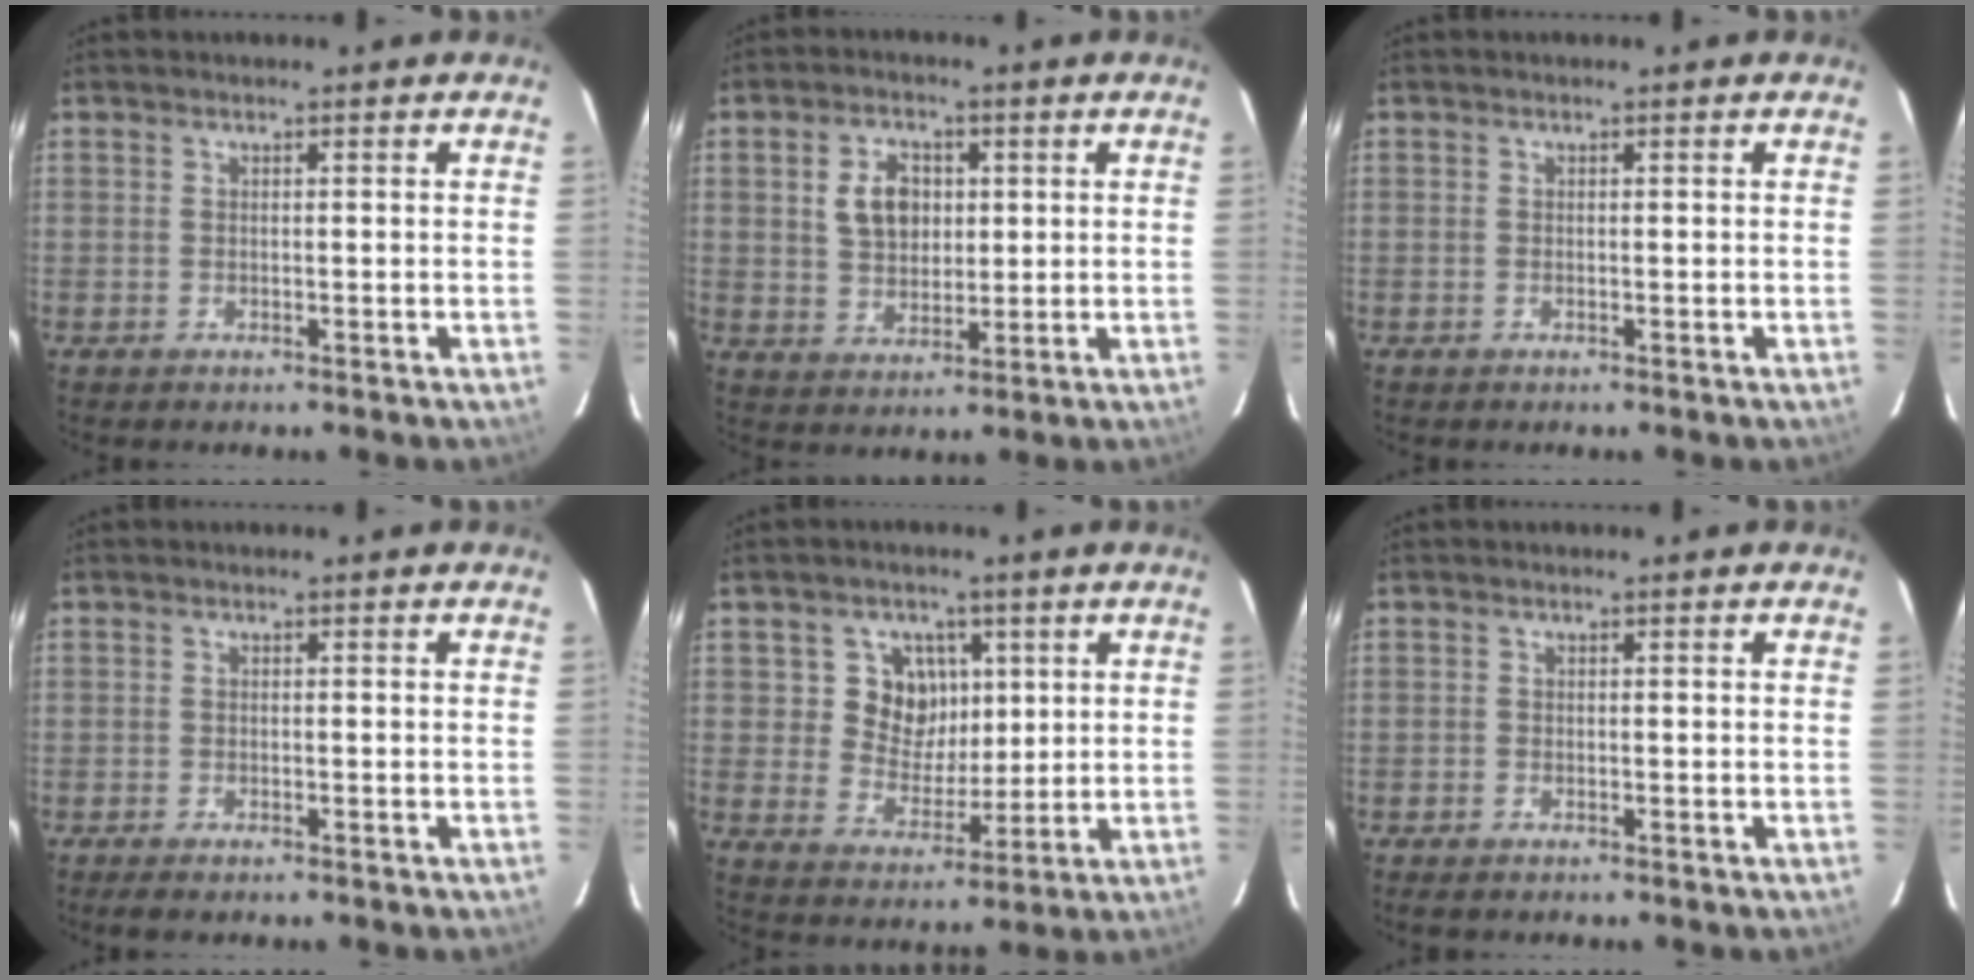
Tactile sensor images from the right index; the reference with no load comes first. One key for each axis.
{"total": 7.3, "fx": 1.7, "fy": 5.2, "fz": 4.9, "tx": -0.091, "ty": 0.014, "tz": 0.037}
{"total": 0.0}
{"total": 2.3, "fx": -1.9, "fy": 0.6, "fz": 1.2, "tx": -0.025, "ty": -0.009, "tz": -0.035}
{"total": 8.3, "fx": 2.4, "fy": 7.5, "fz": 2.7, "tx": -0.052, "ty": 0.004, "tz": 0.046}
{"total": 1.4, "fx": -1.2, "fy": 0.5, "fz": 0.5, "tx": -0.013, "ty": -0.003, "tz": -0.022}